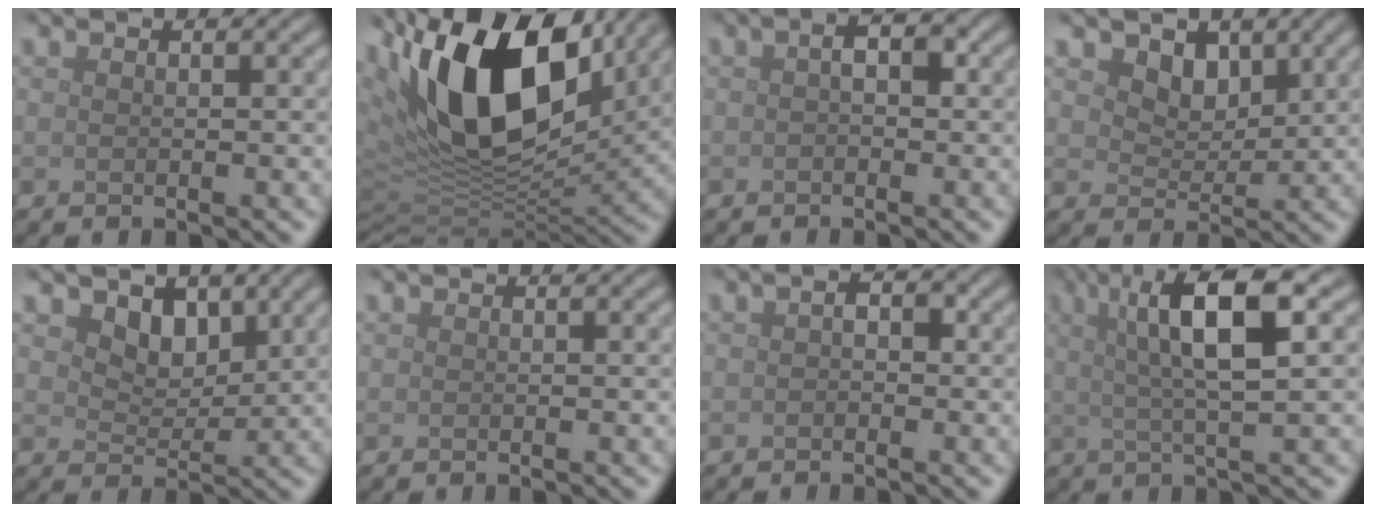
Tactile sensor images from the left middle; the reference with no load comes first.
{"total": 16.4, "force": [7.3, 7.9, 12.4], "torque": [-0.227, 0.017, 0.119]}
{"total": 2.0, "force": [0.1, 1.0, 1.7], "torque": [-0.025, 0.006, -0.003]}
{"total": 2.7, "force": [1.7, 1.7, 1.2], "torque": [-0.032, -0.012, 0.026]}
{"total": 2.9, "force": [1.8, 1.8, 1.3], "torque": [-0.033, -0.011, 0.026]}
{"total": 0.0}
{"total": 1.4, "force": [-0.2, 0.9, 1.0], "torque": [-0.016, 0.001, -0.007]}
{"total": 8.6, "force": [2.7, 2.1, 7.9], "torque": [-0.115, 0.018, 0.038]}